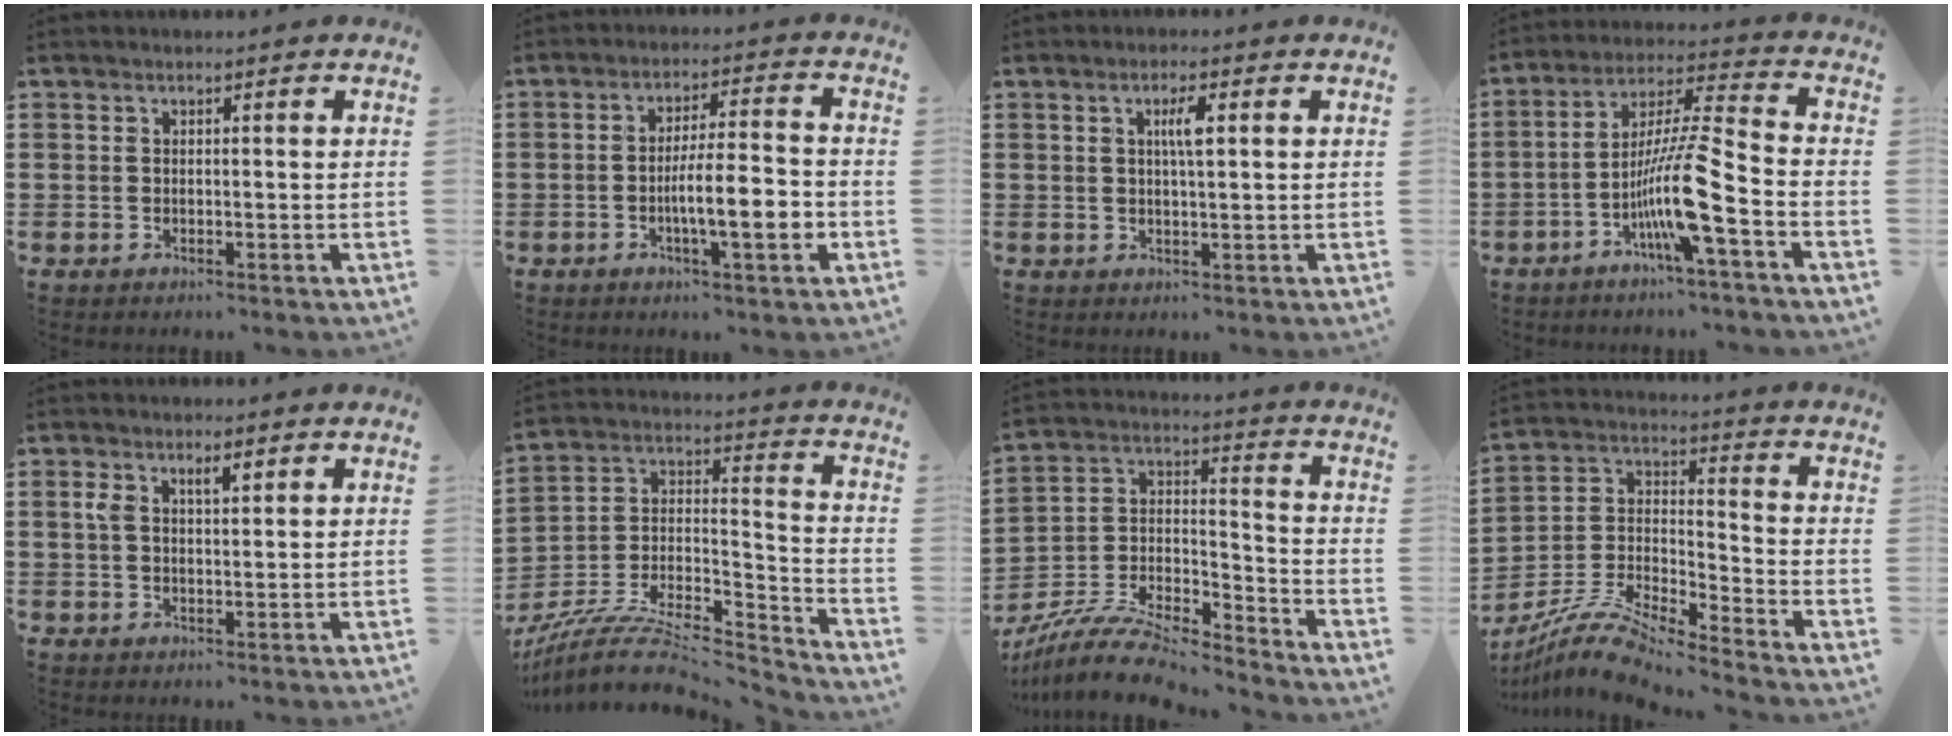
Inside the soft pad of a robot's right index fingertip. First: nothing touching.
{"total": 7.8, "force": [-2.2, 1.5, 7.3], "torque": [-0.113, -0.001, -0.041]}
{"total": 3.3, "force": [0.8, 0.8, 3.1], "torque": [-0.062, 0.008, 0.010]}
{"total": 11.5, "force": [-5.0, 0.3, 10.3], "torque": [-0.214, -0.014, -0.102]}
{"total": 3.3, "force": [1.3, 1.3, 2.7], "torque": [-0.057, 0.007, 0.021]}
{"total": 9.7, "force": [-8.2, 3.0, 4.1], "torque": [-0.085, 0.007, -0.164]}
{"total": 9.2, "force": [-8.5, 1.9, 3.1], "torque": [-0.066, 0.008, -0.171]}
{"total": 9.6, "force": [-8.9, 0.9, 3.6], "torque": [-0.086, 0.002, -0.181]}